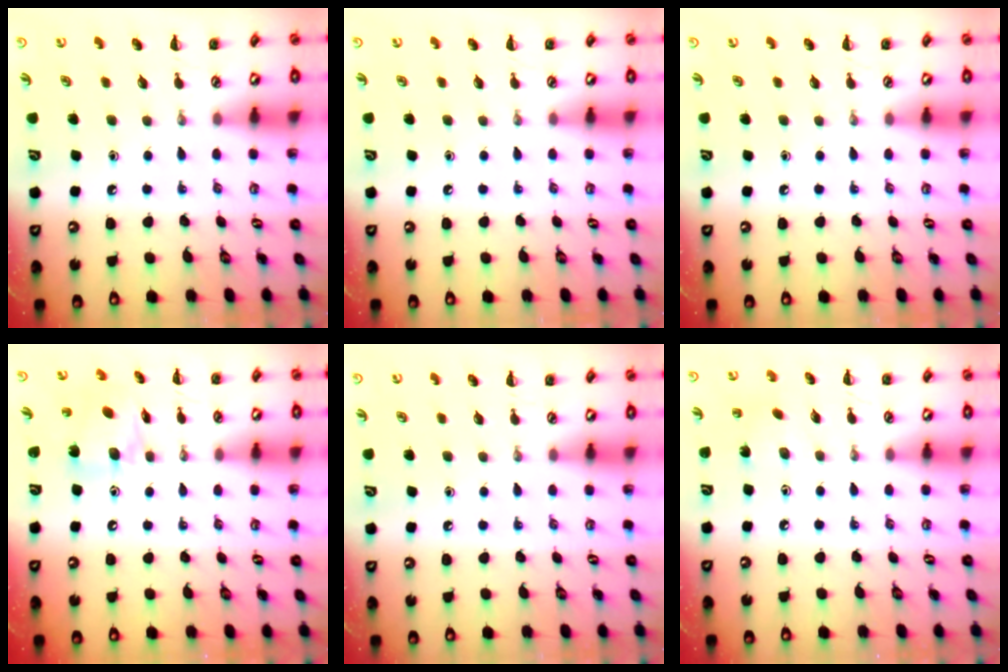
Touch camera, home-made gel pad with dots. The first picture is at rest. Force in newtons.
{"total": 0.0}
{"total": 0.0}
{"total": 10.4, "press": 10.3, "slide": 0.9}
{"total": 0.0}
{"total": 3.4, "press": 3.3, "slide": 1.1}